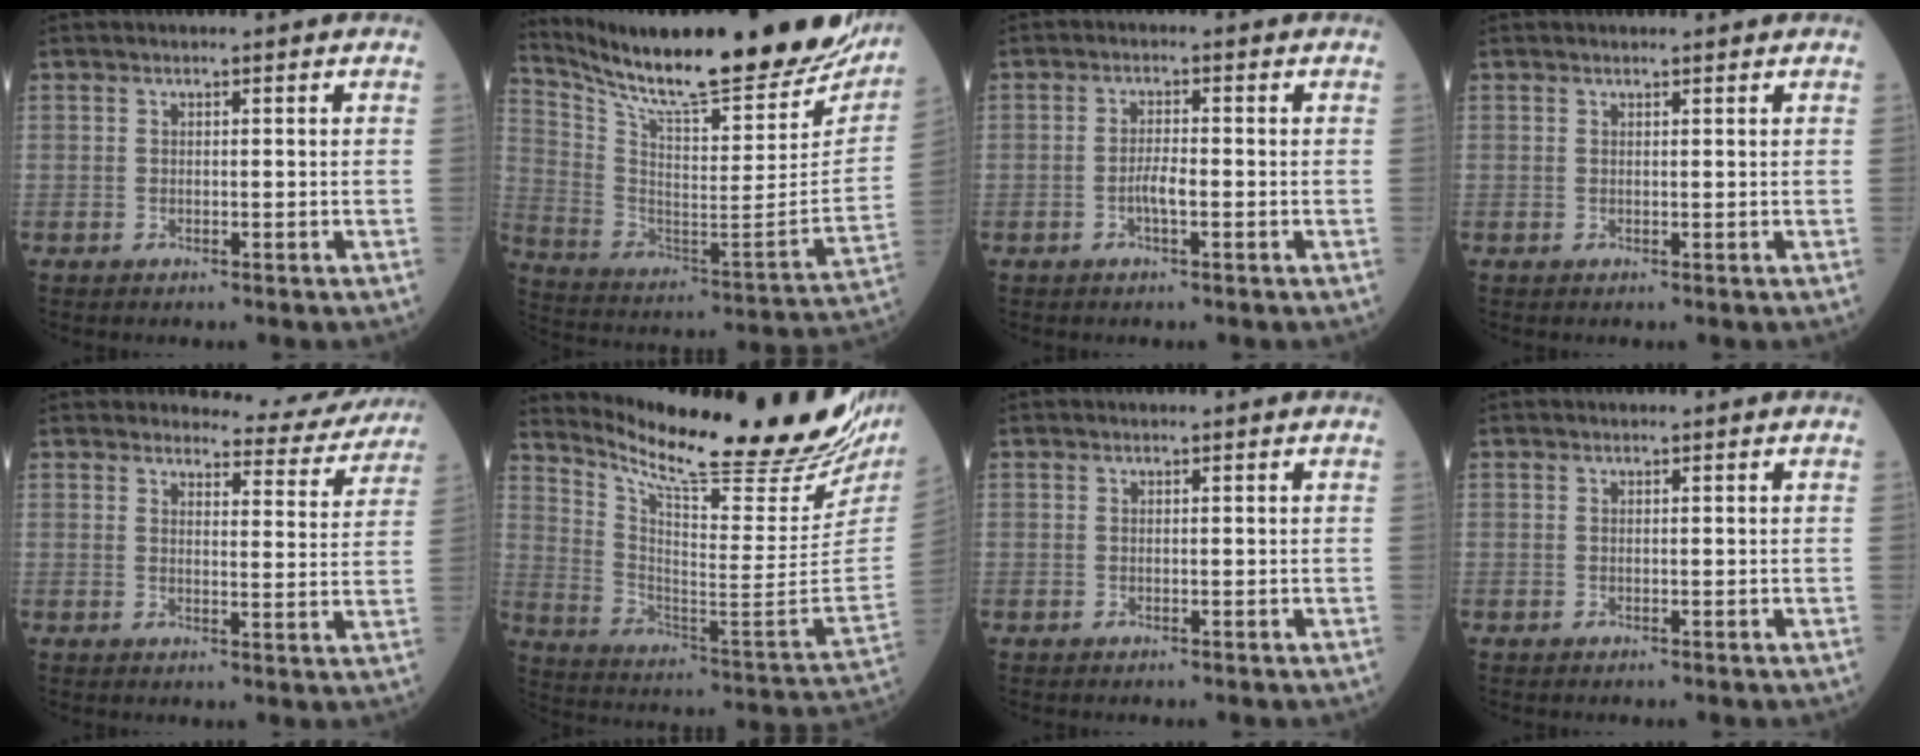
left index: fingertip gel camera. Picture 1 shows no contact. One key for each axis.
{"total": 32.2, "fx": 27.8, "fy": 4.6, "fz": 15.7, "tx": -0.271, "ty": -0.090, "tz": 0.390}
{"total": 2.5, "fx": -1.0, "fy": 0.4, "fz": 2.3, "tx": -0.044, "ty": 0.000, "tz": -0.021}
{"total": 0.7, "fx": 0.7, "fy": 0.1, "fz": 0.1, "tx": -0.007, "ty": 0.002, "tz": 0.009}
{"total": 9.0, "fx": 8.9, "fy": 1.7, "fz": 0.3, "tx": 0.009, "ty": -0.027, "tz": 0.090}
{"total": 28.7, "fx": 24.4, "fy": 2.7, "fz": 14.8, "tx": -0.249, "ty": -0.095, "tz": 0.341}
{"total": 0.0}
{"total": 0.0}